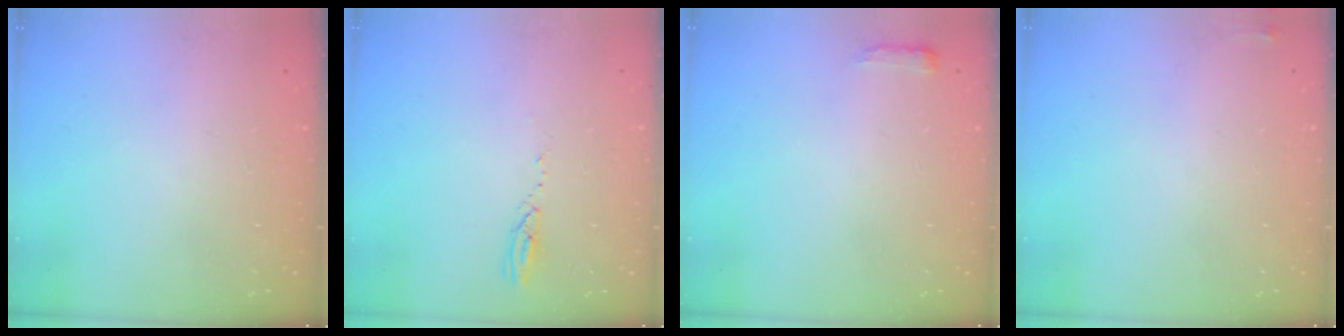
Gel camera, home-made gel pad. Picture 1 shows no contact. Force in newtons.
{"total": 3.7, "press": 3.7, "slide": 0.4}
{"total": 3.7, "press": 3.6, "slide": 0.5}
{"total": 3.4, "press": 3.3, "slide": 0.5}